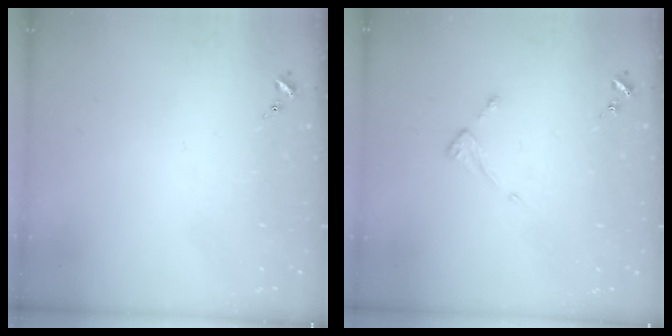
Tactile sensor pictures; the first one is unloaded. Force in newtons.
{"total": 3.6, "press": 3.6, "slide": 0.4}